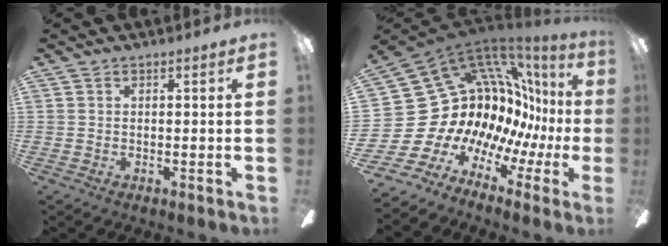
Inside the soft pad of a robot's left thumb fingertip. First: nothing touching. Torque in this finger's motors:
{"motor_torque": [0.90, 1.25, 0.12, 0.21, 0.06]}